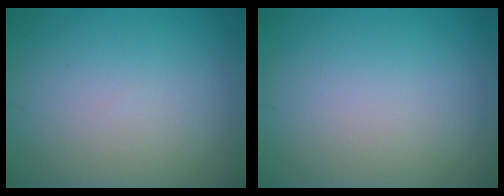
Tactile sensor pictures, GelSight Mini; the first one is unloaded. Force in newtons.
{"total": 0.0}